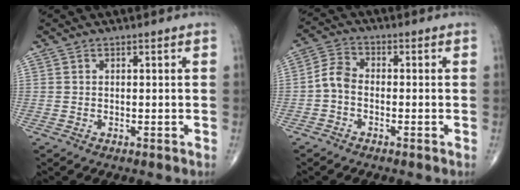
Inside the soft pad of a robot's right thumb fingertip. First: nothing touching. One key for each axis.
{"total": 4.2, "fx": -1.3, "fy": 2.8, "fz": 2.9, "tx": -0.057, "ty": 0.018, "tz": -0.038}